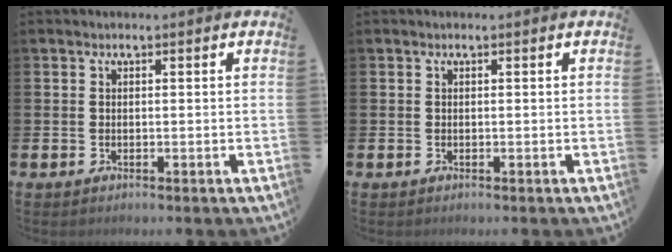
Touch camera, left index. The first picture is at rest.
{"total": 0.0}